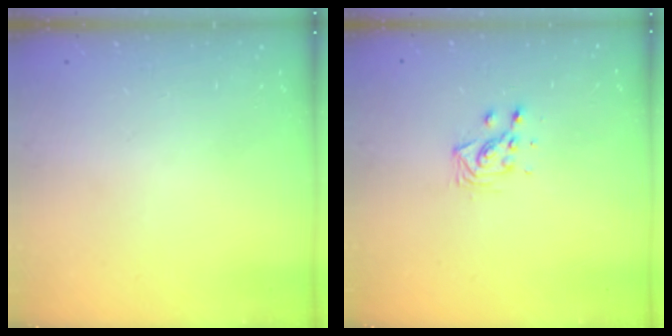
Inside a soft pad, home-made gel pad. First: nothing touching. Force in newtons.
{"total": 4.7, "press": 4.7, "slide": 0.3}